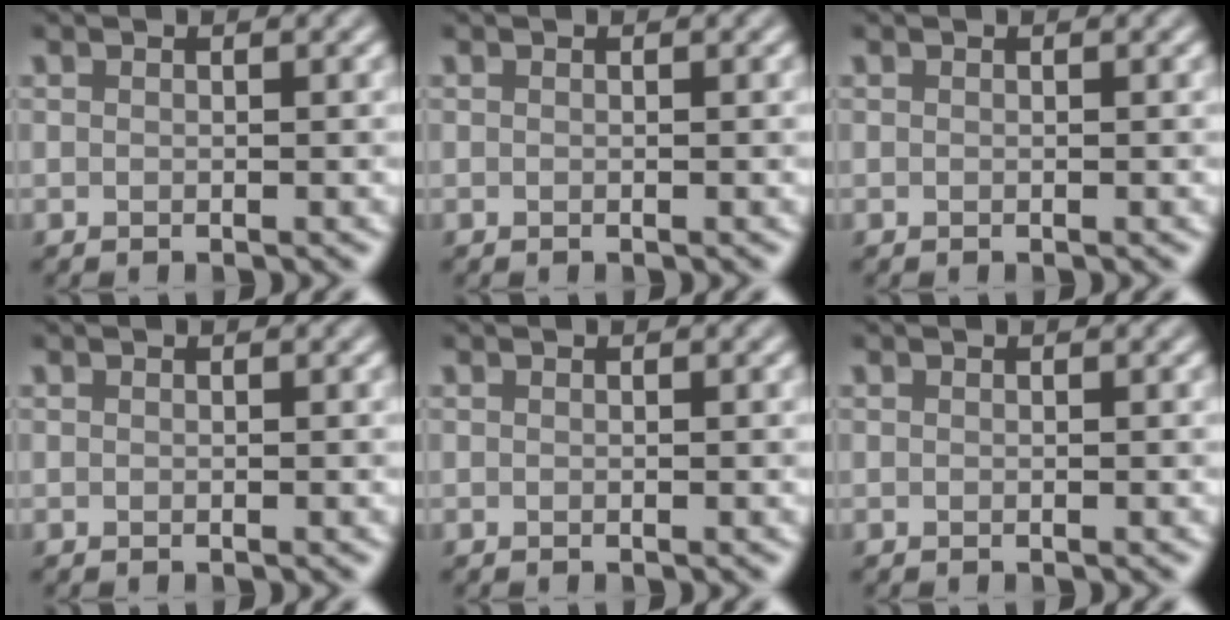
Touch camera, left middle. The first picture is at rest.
{"total": 0.0}
{"total": 0.0}
{"total": 0.0}
{"total": 0.0}
{"total": 0.0}